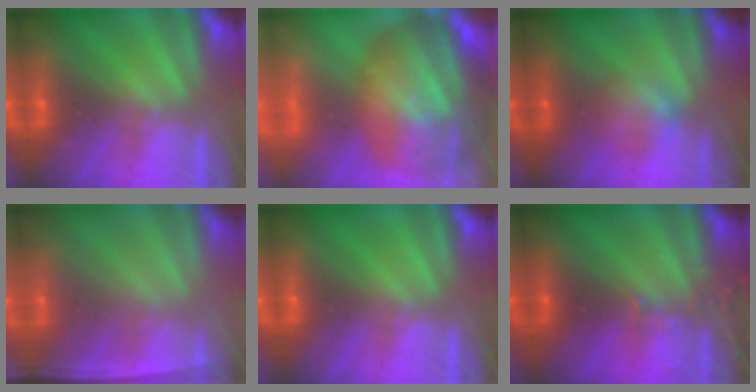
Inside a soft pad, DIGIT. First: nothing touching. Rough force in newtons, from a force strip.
{"total": 11.3}
{"total": 2.3}
{"total": 1.5}
{"total": 0.0}
{"total": 3.7}